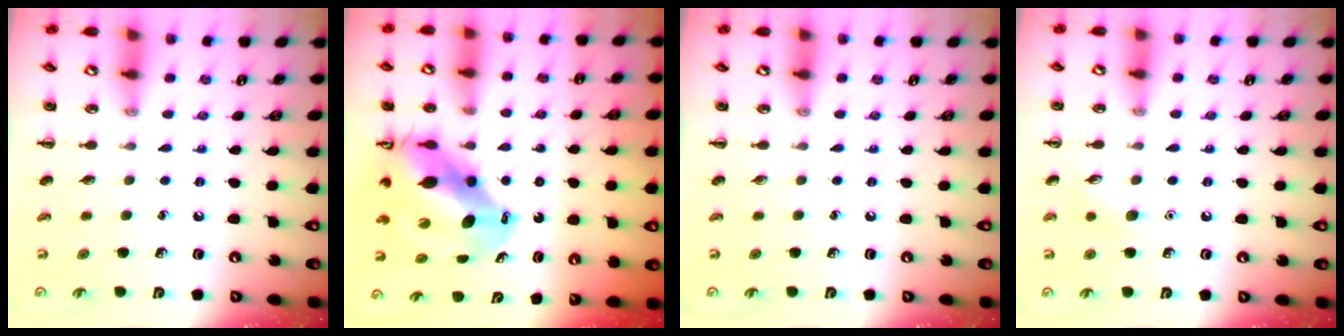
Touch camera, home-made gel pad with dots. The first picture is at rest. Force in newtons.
{"total": 12.1, "press": 11.5, "slide": 3.7}
{"total": 0.0}
{"total": 5.9, "press": 5.7, "slide": 1.4}